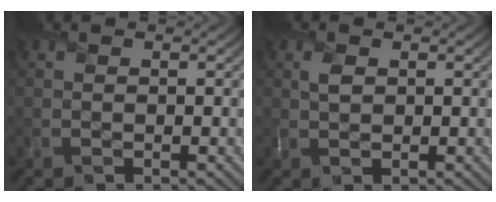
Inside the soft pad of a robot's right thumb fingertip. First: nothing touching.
{"total": 1.5, "force": [0.5, 1.0, 1.0], "torque": [-0.024, -0.002, 0.010]}